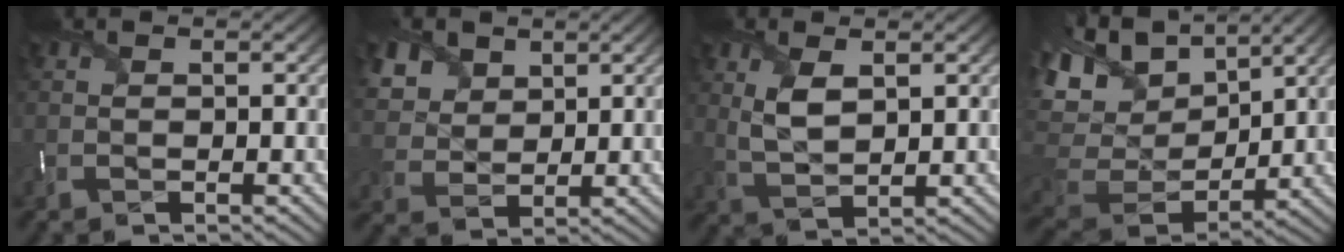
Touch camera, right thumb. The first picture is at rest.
{"total": 5.9, "force": [3.4, 4.3, 2.1], "torque": [-0.080, 0.002, 0.064]}
{"total": 4.4, "force": [1.6, 2.1, 3.6], "torque": [-0.089, -0.006, 0.039]}
{"total": 16.3, "force": [7.8, 9.9, 10.4], "torque": [-0.265, 0.028, 0.158]}